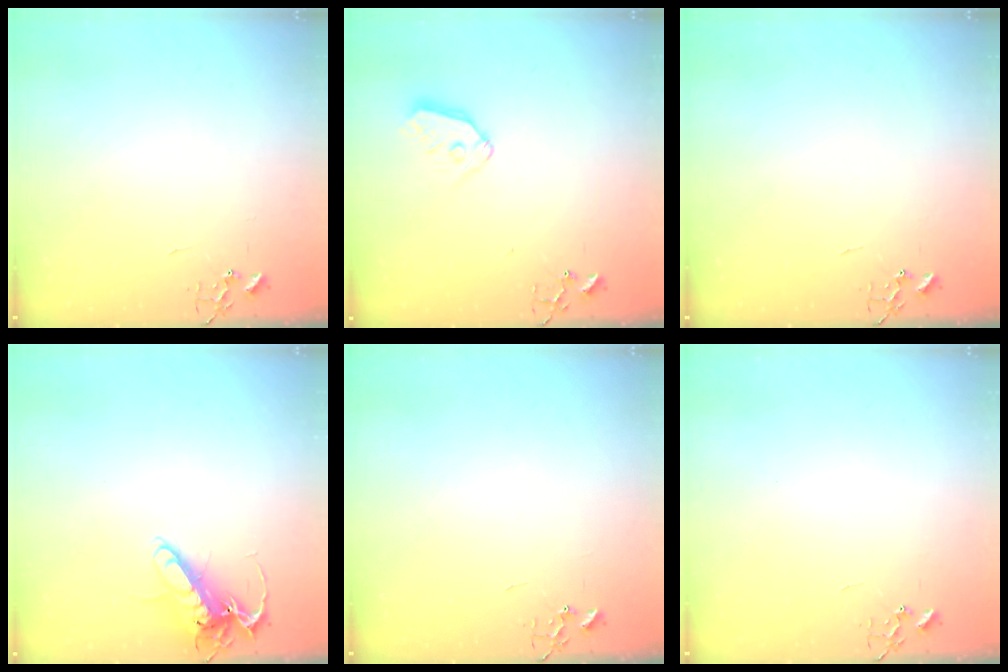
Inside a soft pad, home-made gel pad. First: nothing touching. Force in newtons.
{"total": 9.0, "press": 8.9, "slide": 0.9}
{"total": 0.0}
{"total": 14.4, "press": 14.2, "slide": 2.2}
{"total": 0.0}
{"total": 0.0}